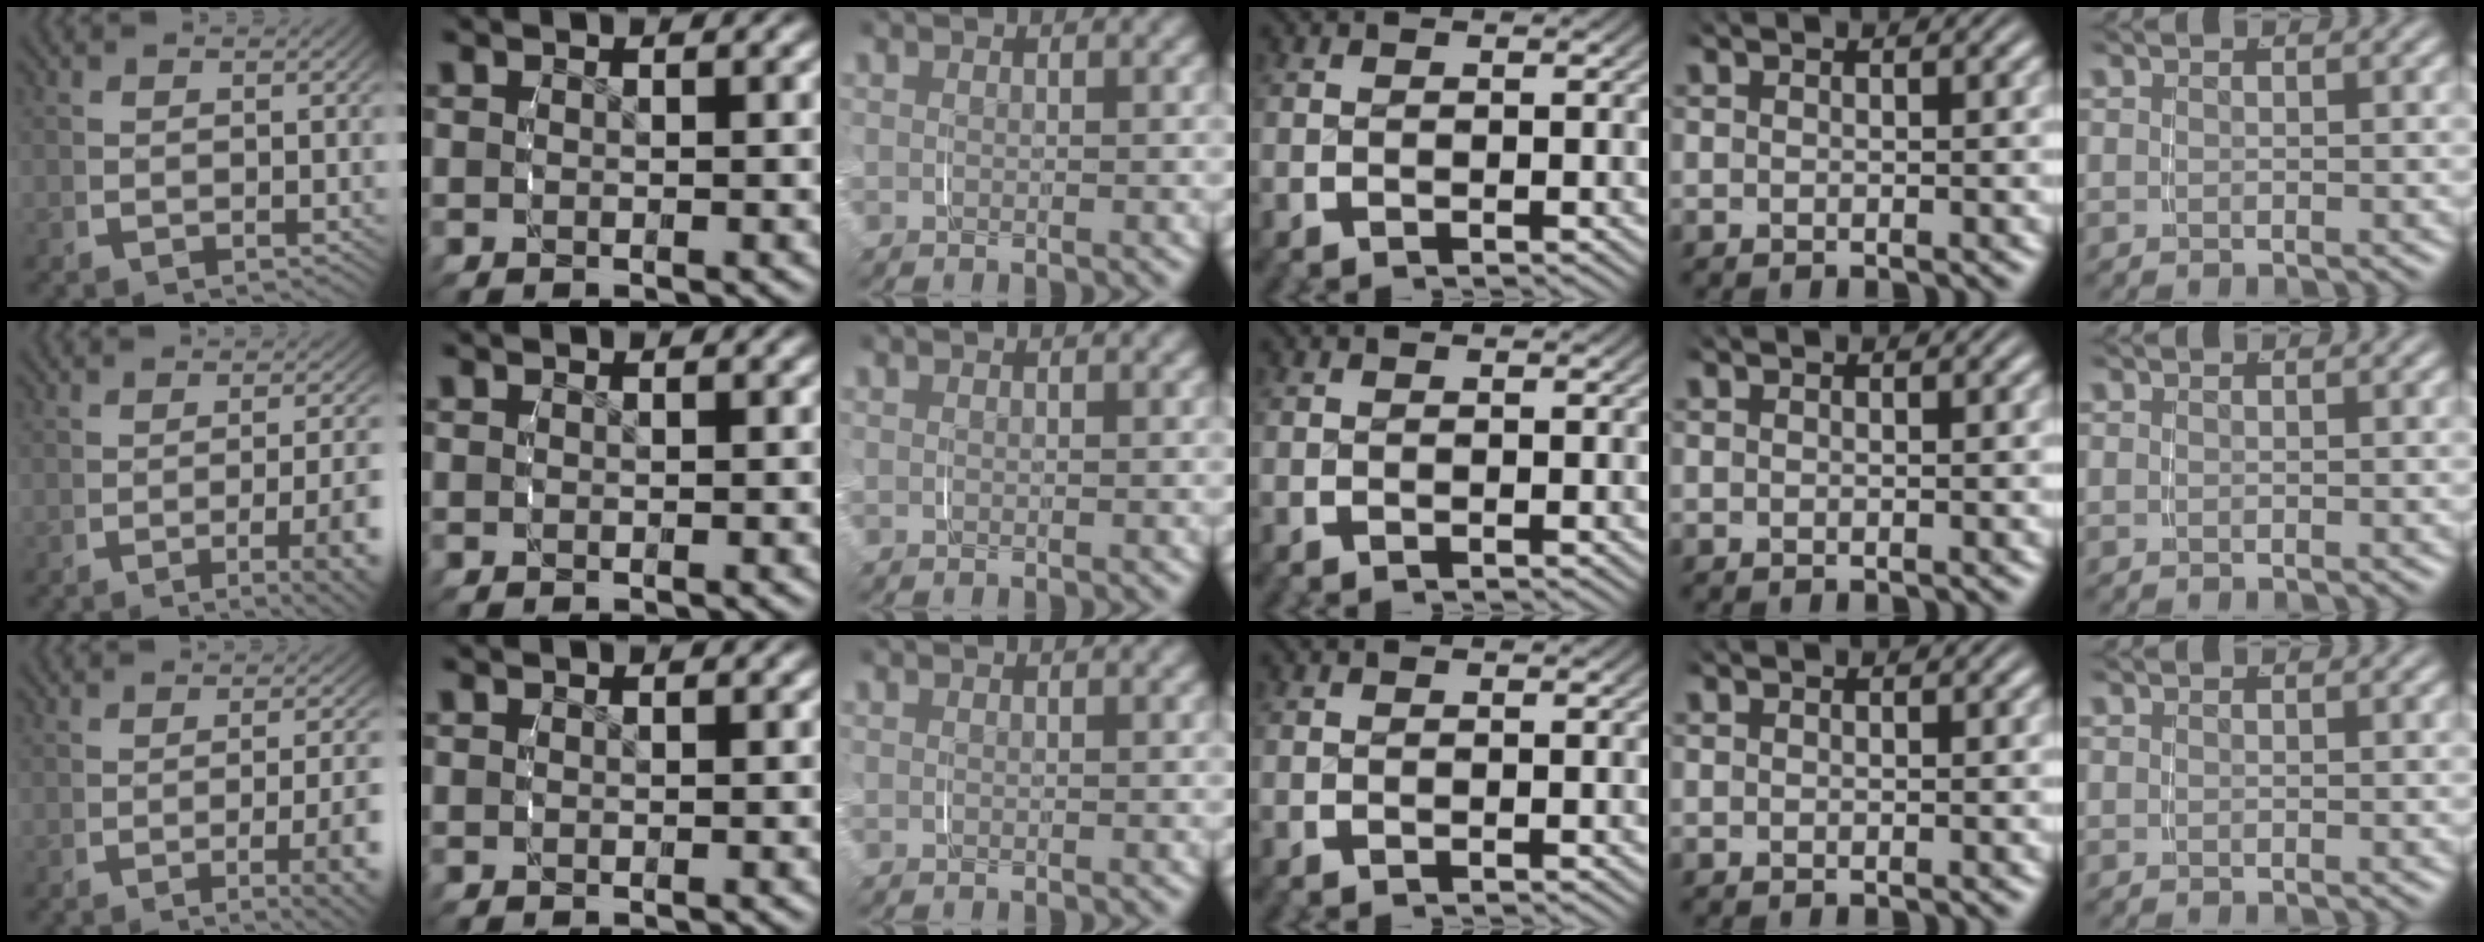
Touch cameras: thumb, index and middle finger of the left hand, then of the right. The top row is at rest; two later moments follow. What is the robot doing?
{"motion": "grasp_and_lifting", "object": "jewelry box"}